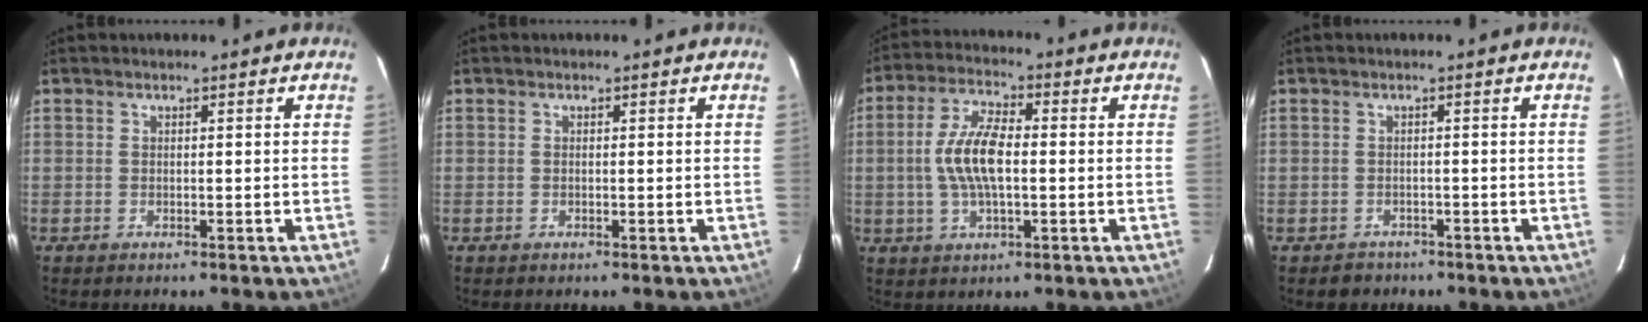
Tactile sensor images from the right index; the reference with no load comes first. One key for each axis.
{"total": 0.0}
{"total": 9.1, "fx": -0.5, "fy": 3.3, "fz": 8.5, "tx": -0.173, "ty": 0.009, "tz": -0.011}
{"total": 2.6, "fx": -1.6, "fy": 2.0, "fz": 0.0, "tx": 0.000, "ty": 0.011, "tz": -0.020}